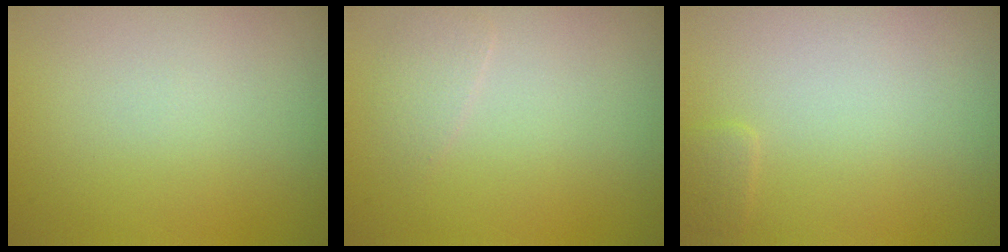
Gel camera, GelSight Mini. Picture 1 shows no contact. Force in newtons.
{"total": 1.2, "press": 1.2, "slide": 0.1}
{"total": 0.9, "press": 0.9, "slide": 0.0}